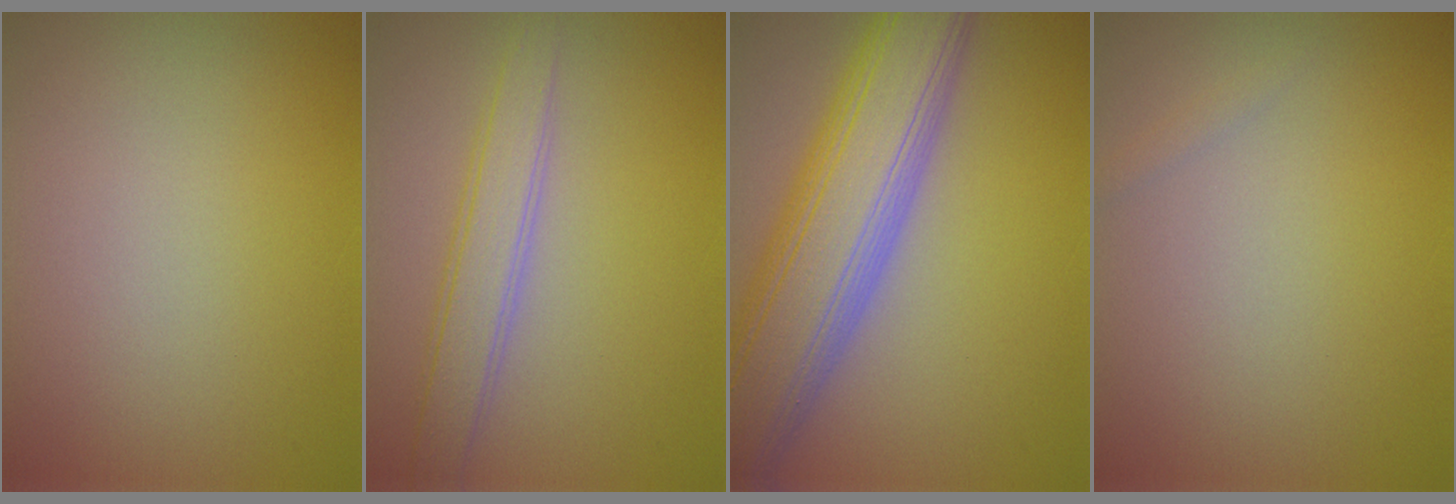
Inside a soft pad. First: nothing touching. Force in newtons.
{"total": 3.2, "press": 3.2, "slide": 0.1}
{"total": 10.7, "press": 10.7, "slide": 0.4}
{"total": 0.5, "press": 0.5, "slide": 0.0}